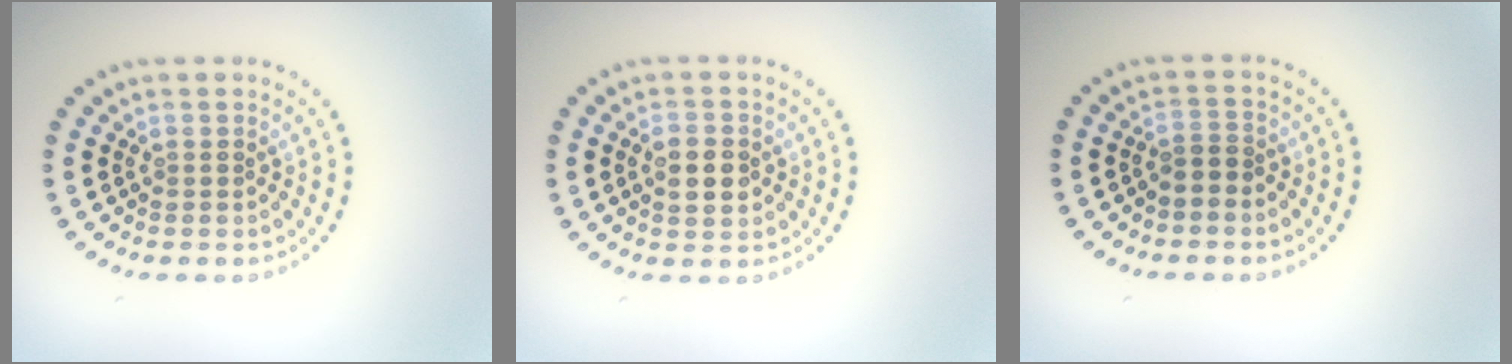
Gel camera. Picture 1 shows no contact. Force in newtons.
{"total": 2.6, "press": 2.6, "slide": 0.0}
{"total": 1.6, "press": 1.3, "slide": 0.9}